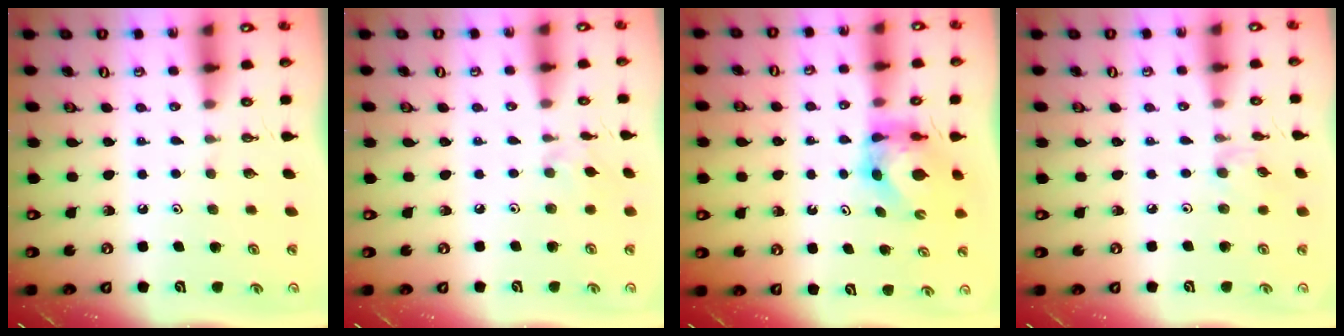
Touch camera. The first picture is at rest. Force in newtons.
{"total": 1.9, "press": 1.8, "slide": 0.6}
{"total": 6.0, "press": 6.0, "slide": 0.3}
{"total": 2.7, "press": 2.7, "slide": 0.4}